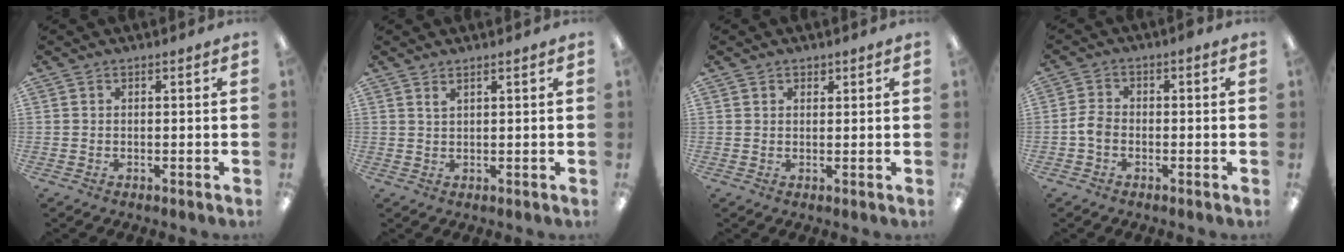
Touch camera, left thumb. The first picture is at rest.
{"total": 1.4, "force": [1.2, 0.2, 0.8], "torque": [-0.018, 0.000, 0.021]}
{"total": 1.2, "force": [1.0, 0.7, 0.0], "torque": [0.007, -0.003, 0.017]}
{"total": 3.7, "force": [-1.3, 2.3, 2.6], "torque": [-0.051, 0.008, -0.024]}